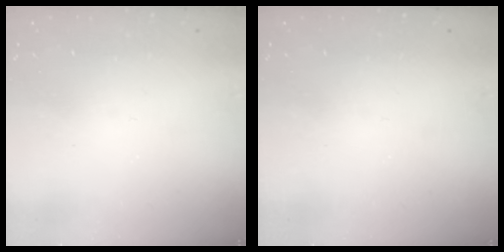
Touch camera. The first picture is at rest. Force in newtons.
{"total": 0.0}